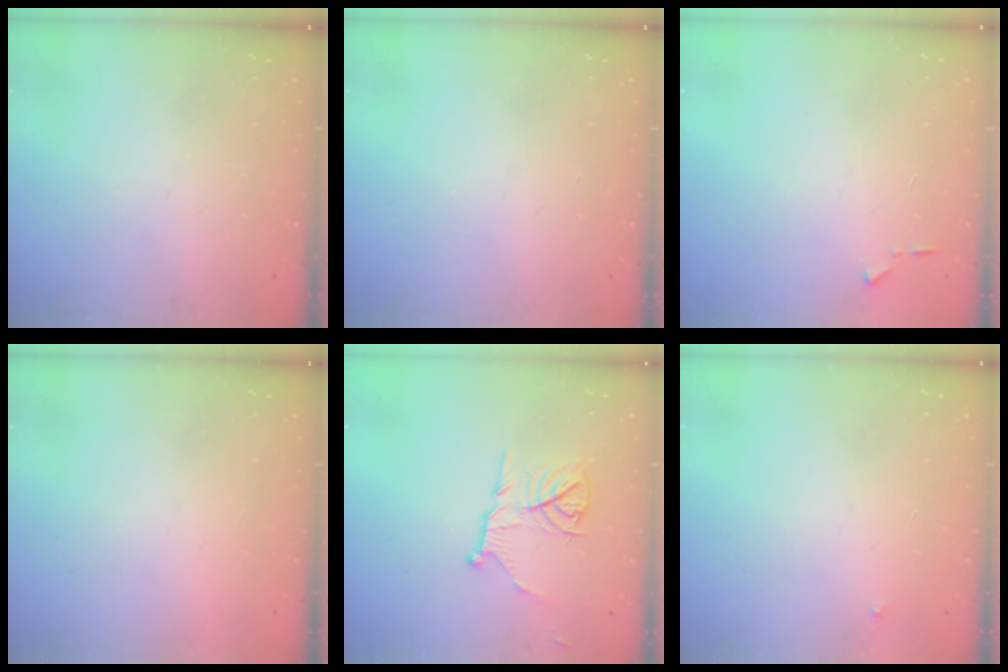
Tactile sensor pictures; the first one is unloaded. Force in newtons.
{"total": 0.0}
{"total": 3.9, "press": 3.9, "slide": 0.5}
{"total": 1.5, "press": 1.5, "slide": 0.1}
{"total": 10.3, "press": 10.3, "slide": 0.6}
{"total": 2.5, "press": 2.4, "slide": 0.4}